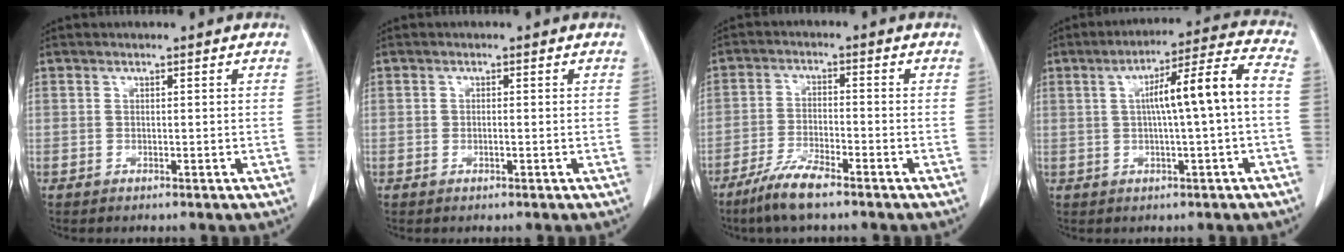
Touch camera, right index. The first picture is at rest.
{"total": 0.6, "force": [0.0, 0.2, 0.6], "torque": [-0.010, 0.002, 0.000]}
{"total": 6.5, "force": [-4.8, 0.9, 4.3], "torque": [-0.089, -0.010, -0.091]}
{"total": 10.7, "force": [0.3, -0.2, 10.7], "torque": [-0.164, 0.026, 0.007]}